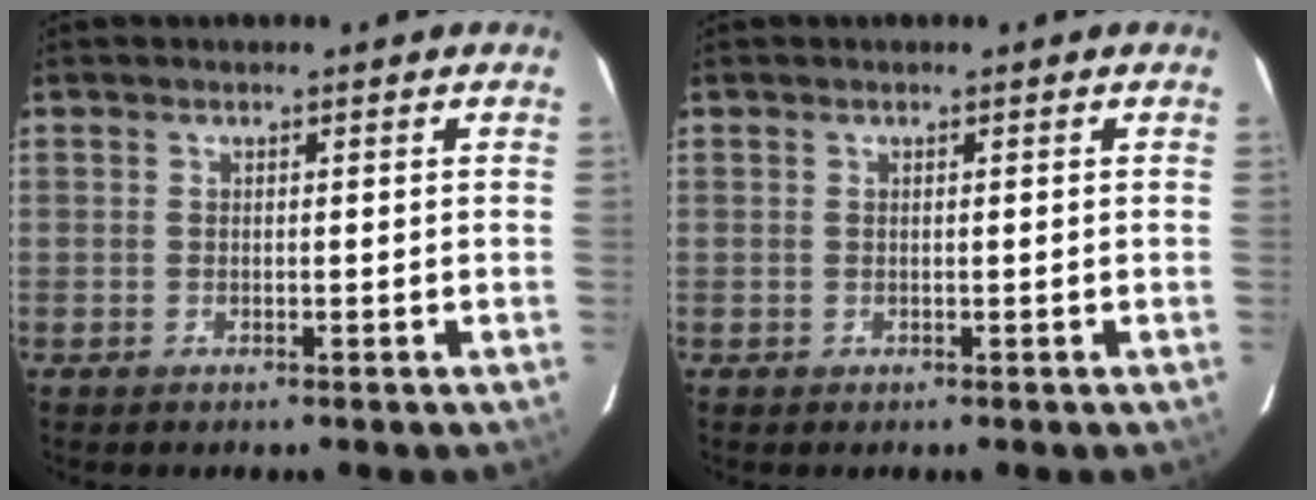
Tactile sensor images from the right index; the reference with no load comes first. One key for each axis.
{"total": 0.0}